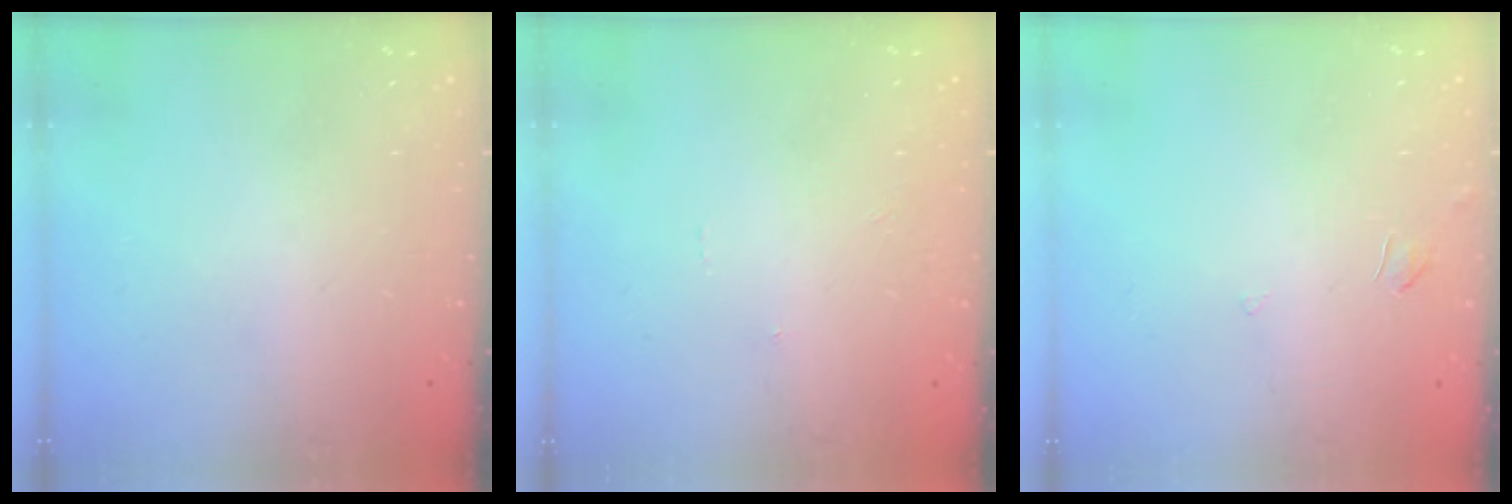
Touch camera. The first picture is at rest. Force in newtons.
{"total": 0.0}
{"total": 3.9, "press": 3.9, "slide": 0.4}